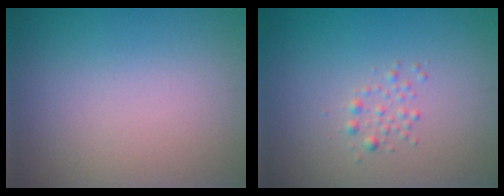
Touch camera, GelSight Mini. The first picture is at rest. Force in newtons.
{"total": 1.1, "press": 1.1, "slide": 0.0}